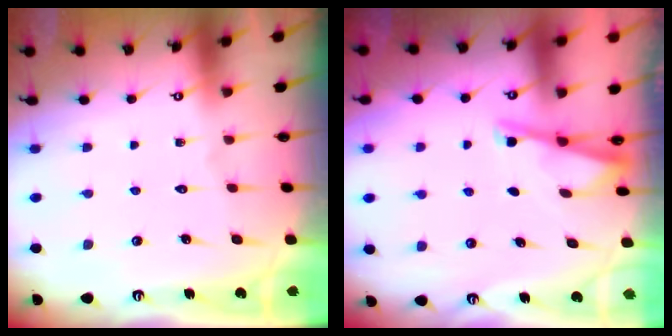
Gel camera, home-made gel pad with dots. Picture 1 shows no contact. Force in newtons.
{"total": 3.3, "press": 3.3, "slide": 0.2}